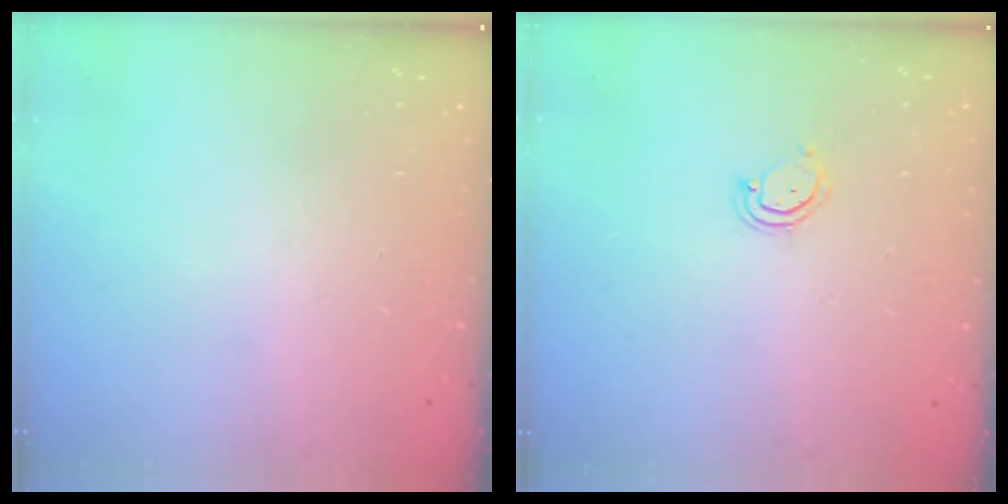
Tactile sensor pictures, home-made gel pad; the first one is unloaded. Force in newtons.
{"total": 3.6, "press": 3.6, "slide": 0.2}